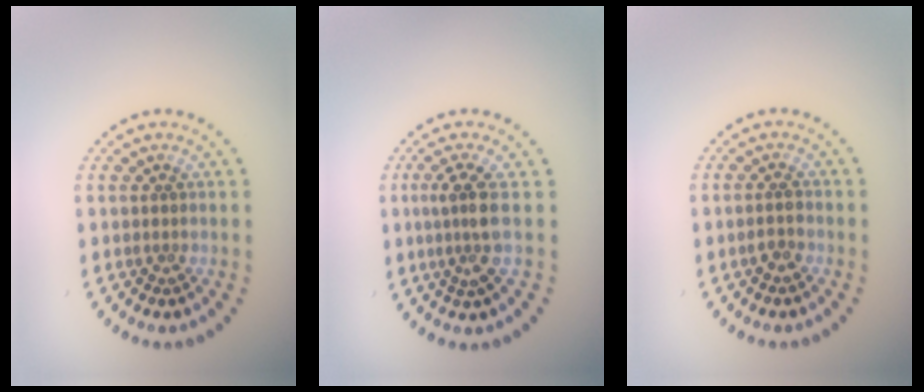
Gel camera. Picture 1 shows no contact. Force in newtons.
{"total": 2.7, "press": 2.1, "slide": 1.6}
{"total": 1.3, "press": 1.2, "slide": 0.3}